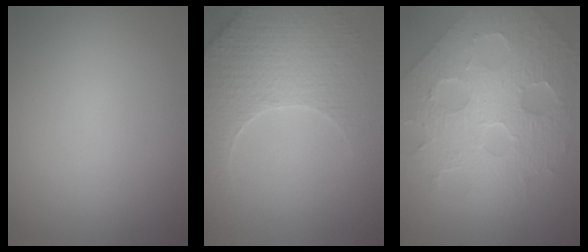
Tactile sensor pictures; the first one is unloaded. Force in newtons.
{"total": 3.8, "press": 3.7, "slide": 0.8}
{"total": 9.8, "press": 6.8, "slide": 7.0}